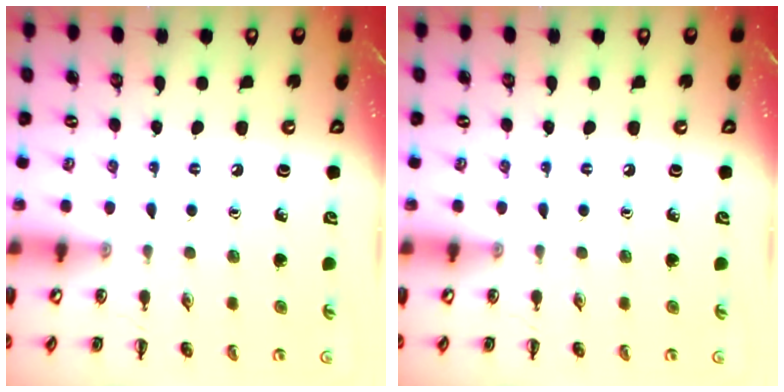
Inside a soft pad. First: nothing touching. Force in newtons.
{"total": 0.0}